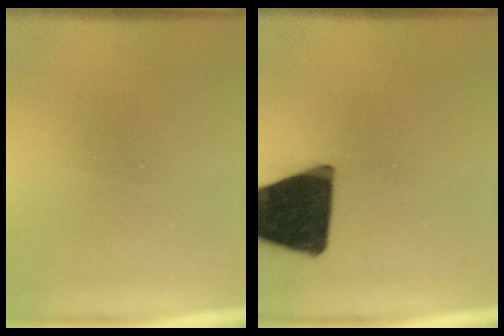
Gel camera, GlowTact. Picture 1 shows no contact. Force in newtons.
{"total": 18.9}